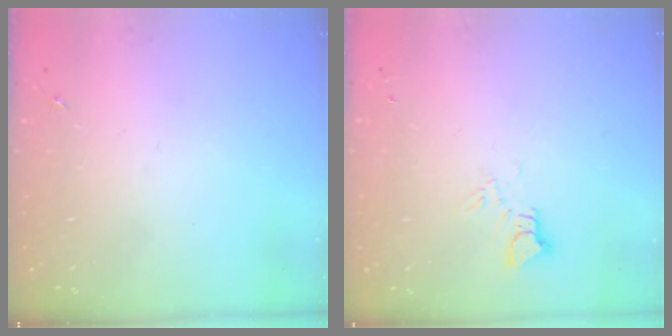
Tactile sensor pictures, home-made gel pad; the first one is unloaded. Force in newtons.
{"total": 3.8, "press": 3.8, "slide": 0.3}